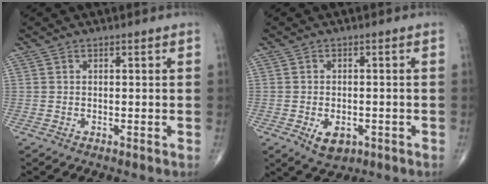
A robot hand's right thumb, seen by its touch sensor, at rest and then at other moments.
{"total": 4.7, "force": [-1.8, 3.0, 3.2], "torque": [-0.041, 0.003, -0.016]}